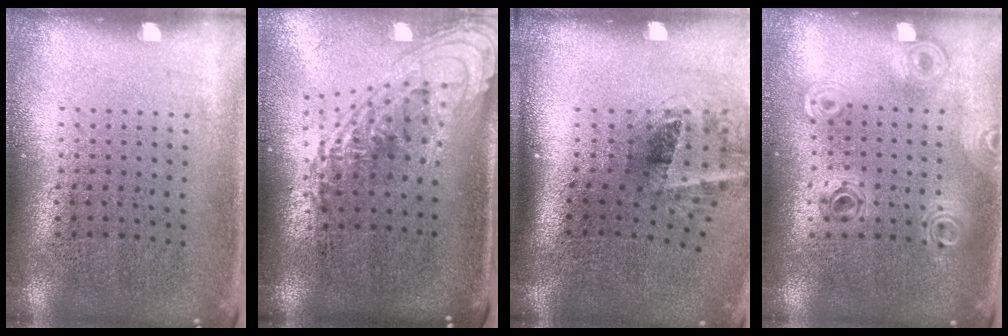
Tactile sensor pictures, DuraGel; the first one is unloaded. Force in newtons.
{"total": 2.1, "press": 1.7, "slide": 1.3}
{"total": 1.9, "press": 1.2, "slide": 1.4}
{"total": 0.8, "press": 0.8, "slide": 0.1}